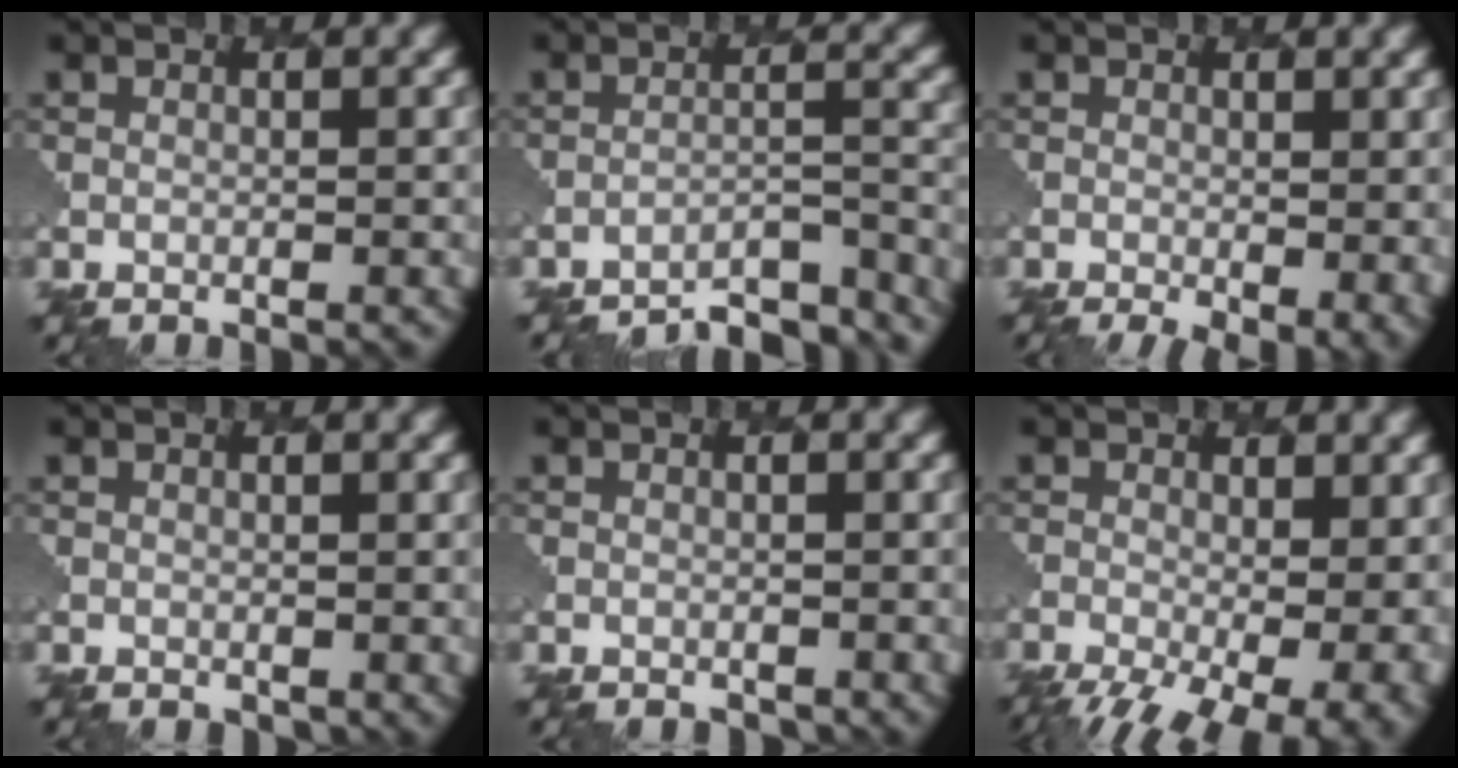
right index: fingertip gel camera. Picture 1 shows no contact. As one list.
[{"total": 7.4, "force": [-6.9, 1.4, 2.1], "torque": [-0.021, 0.005, -0.093]}, {"total": 5.8, "force": [-1.7, 2.6, 4.9], "torque": [-0.058, -0.014, -0.011]}, {"total": 1.5, "force": [0.6, 1.0, 0.9], "torque": [-0.009, -0.006, 0.012]}, {"total": 1.3, "force": [-0.1, 1.0, 0.8], "torque": [-0.009, -0.005, 0.006]}, {"total": 11.3, "force": [-4.3, 5.5, 8.9], "torque": [-0.136, -0.037, -0.045]}]